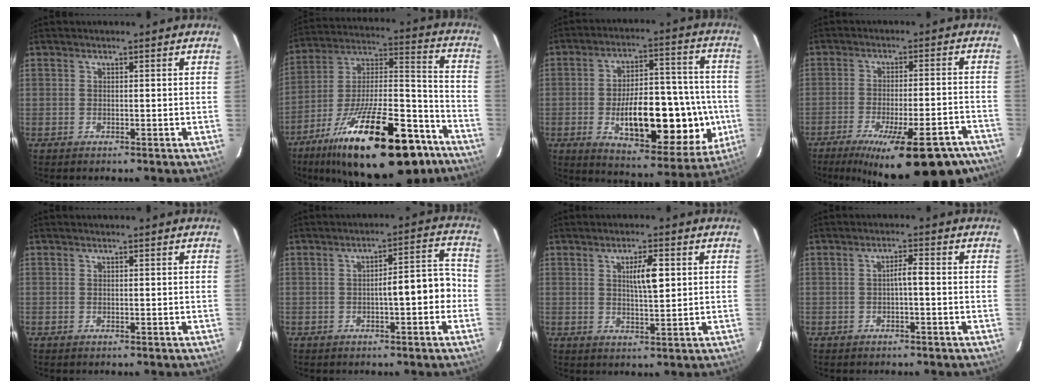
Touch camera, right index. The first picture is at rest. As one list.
[{"total": 28.1, "force": [-18.0, 6.8, 20.5], "torque": [-0.311, -0.001, -0.290]}, {"total": 21.7, "force": [-4.8, 8.2, 19.5], "torque": [-0.247, 0.022, -0.051]}, {"total": 20.6, "force": [-15.9, 3.2, 12.6], "torque": [-0.129, -0.003, -0.218]}, {"total": 0.0}, {"total": 6.7, "force": [-1.5, 1.5, 6.4], "torque": [-0.082, 0.032, -0.020]}, {"total": 4.7, "force": [1.3, 0.8, 4.5], "torque": [-0.077, 0.002, 0.023]}, {"total": 2.0, "force": [-0.4, 0.2, 2.0], "torque": [-0.031, 0.004, -0.008]}]